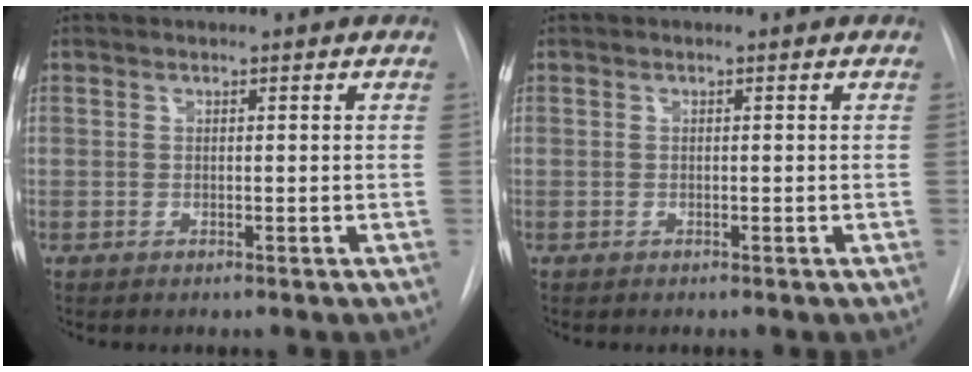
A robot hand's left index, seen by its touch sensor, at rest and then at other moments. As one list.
[{"total": 0.0}]